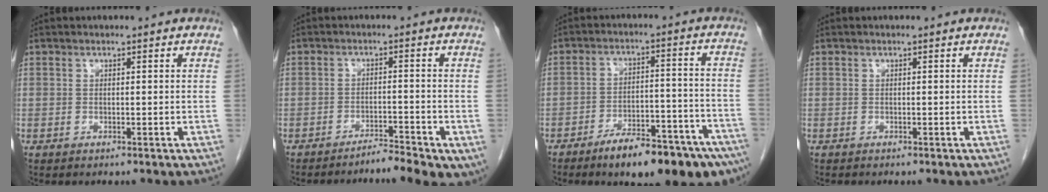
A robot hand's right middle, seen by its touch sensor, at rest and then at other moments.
{"total": 6.7, "force": [-5.0, 0.9, 4.4], "torque": [-0.051, 0.000, -0.076]}
{"total": 15.5, "force": [-11.0, 4.0, 10.1], "torque": [-0.100, 0.023, -0.163]}
{"total": 0.0}